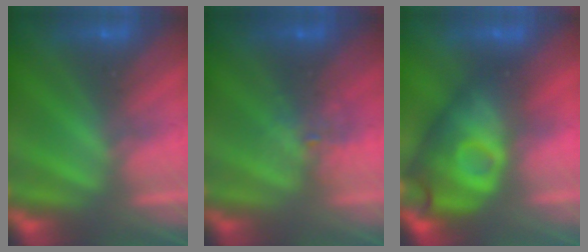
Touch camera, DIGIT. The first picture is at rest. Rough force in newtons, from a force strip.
{"total": 2.1}
{"total": 4.6}